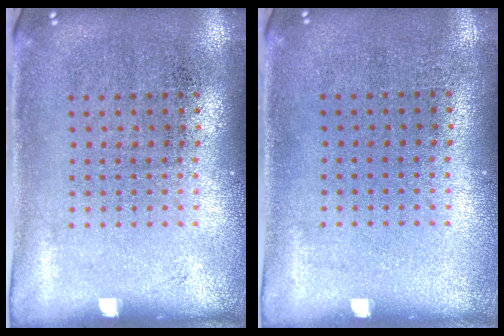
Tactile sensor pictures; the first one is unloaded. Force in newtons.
{"total": 0.0}